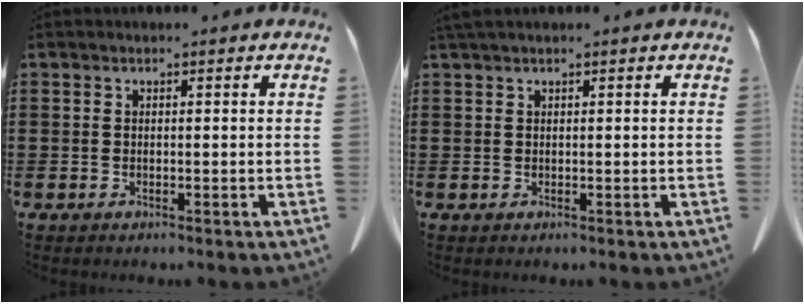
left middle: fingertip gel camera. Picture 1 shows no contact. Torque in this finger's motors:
{"motor_torque": [-0.02, 0.09, 0.22, 0.06]}